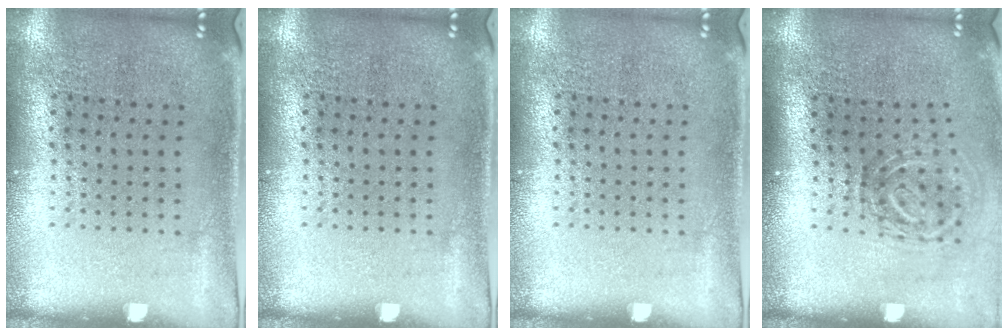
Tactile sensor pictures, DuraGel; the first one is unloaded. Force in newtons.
{"total": 0.0}
{"total": 0.0}
{"total": 1.8, "press": 1.2, "slide": 1.3}